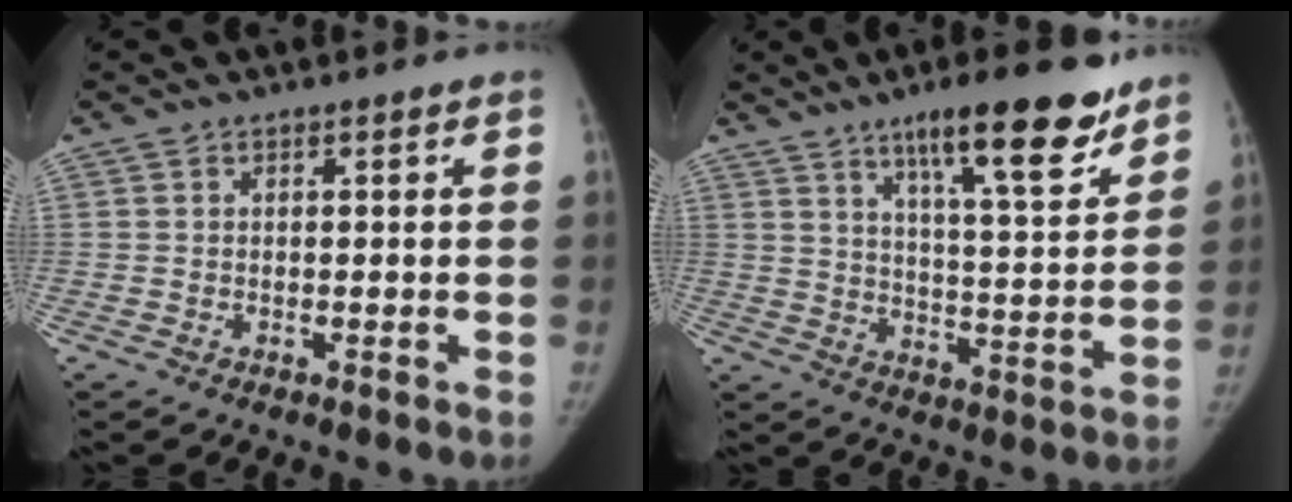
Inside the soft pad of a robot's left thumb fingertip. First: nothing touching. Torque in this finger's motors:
{"motor_torque": [0.90, -0.21, 1.21, -1.18, 0.32]}